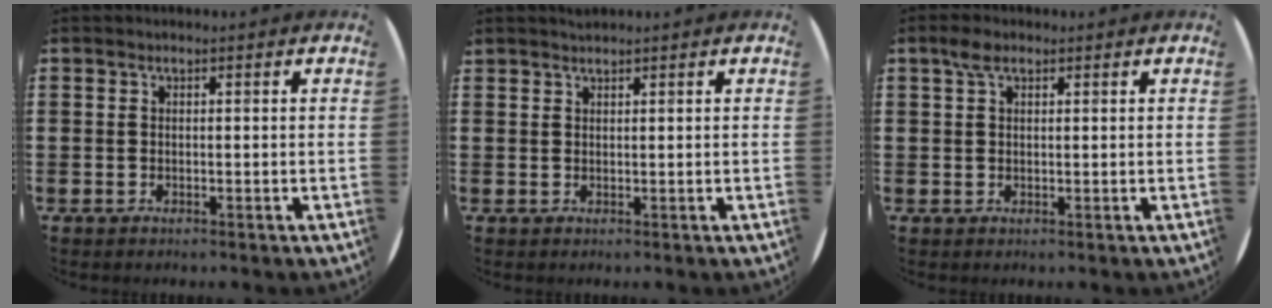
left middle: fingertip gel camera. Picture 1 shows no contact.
{"total": 0.8, "force": [0.8, -0.1, -0.2], "torque": [0.002, 0.000, 0.016]}
{"total": 2.3, "force": [1.4, 1.2, 1.4], "torque": [-0.024, 0.003, 0.024]}